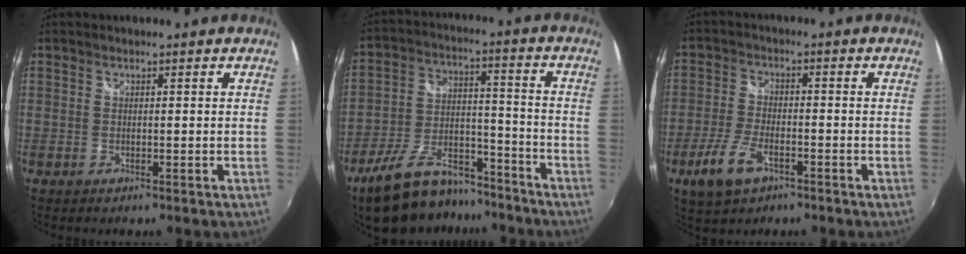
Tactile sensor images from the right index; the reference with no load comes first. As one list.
[{"total": 17.4, "force": [-13.5, 7.5, 8.0], "torque": [-0.161, 0.015, -0.212]}, {"total": 8.2, "force": [-4.5, 3.9, 5.7], "torque": [-0.135, -0.009, -0.081]}]